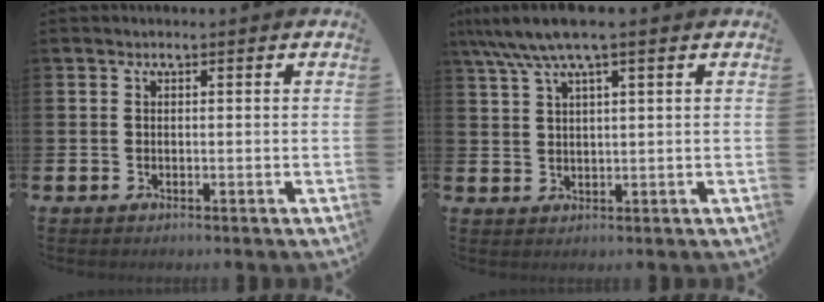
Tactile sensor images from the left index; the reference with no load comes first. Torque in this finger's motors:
{"motor_torque": [0.89, -1.25, 1.05, 0.21]}